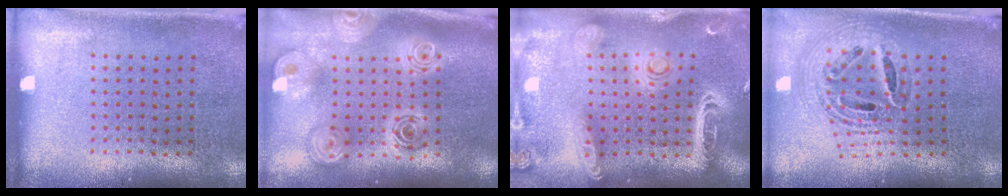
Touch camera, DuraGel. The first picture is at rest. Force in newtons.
{"total": 2.6, "press": 1.9, "slide": 1.7}
{"total": 3.0, "press": 2.5, "slide": 1.6}
{"total": 1.5, "press": 1.3, "slide": 0.7}